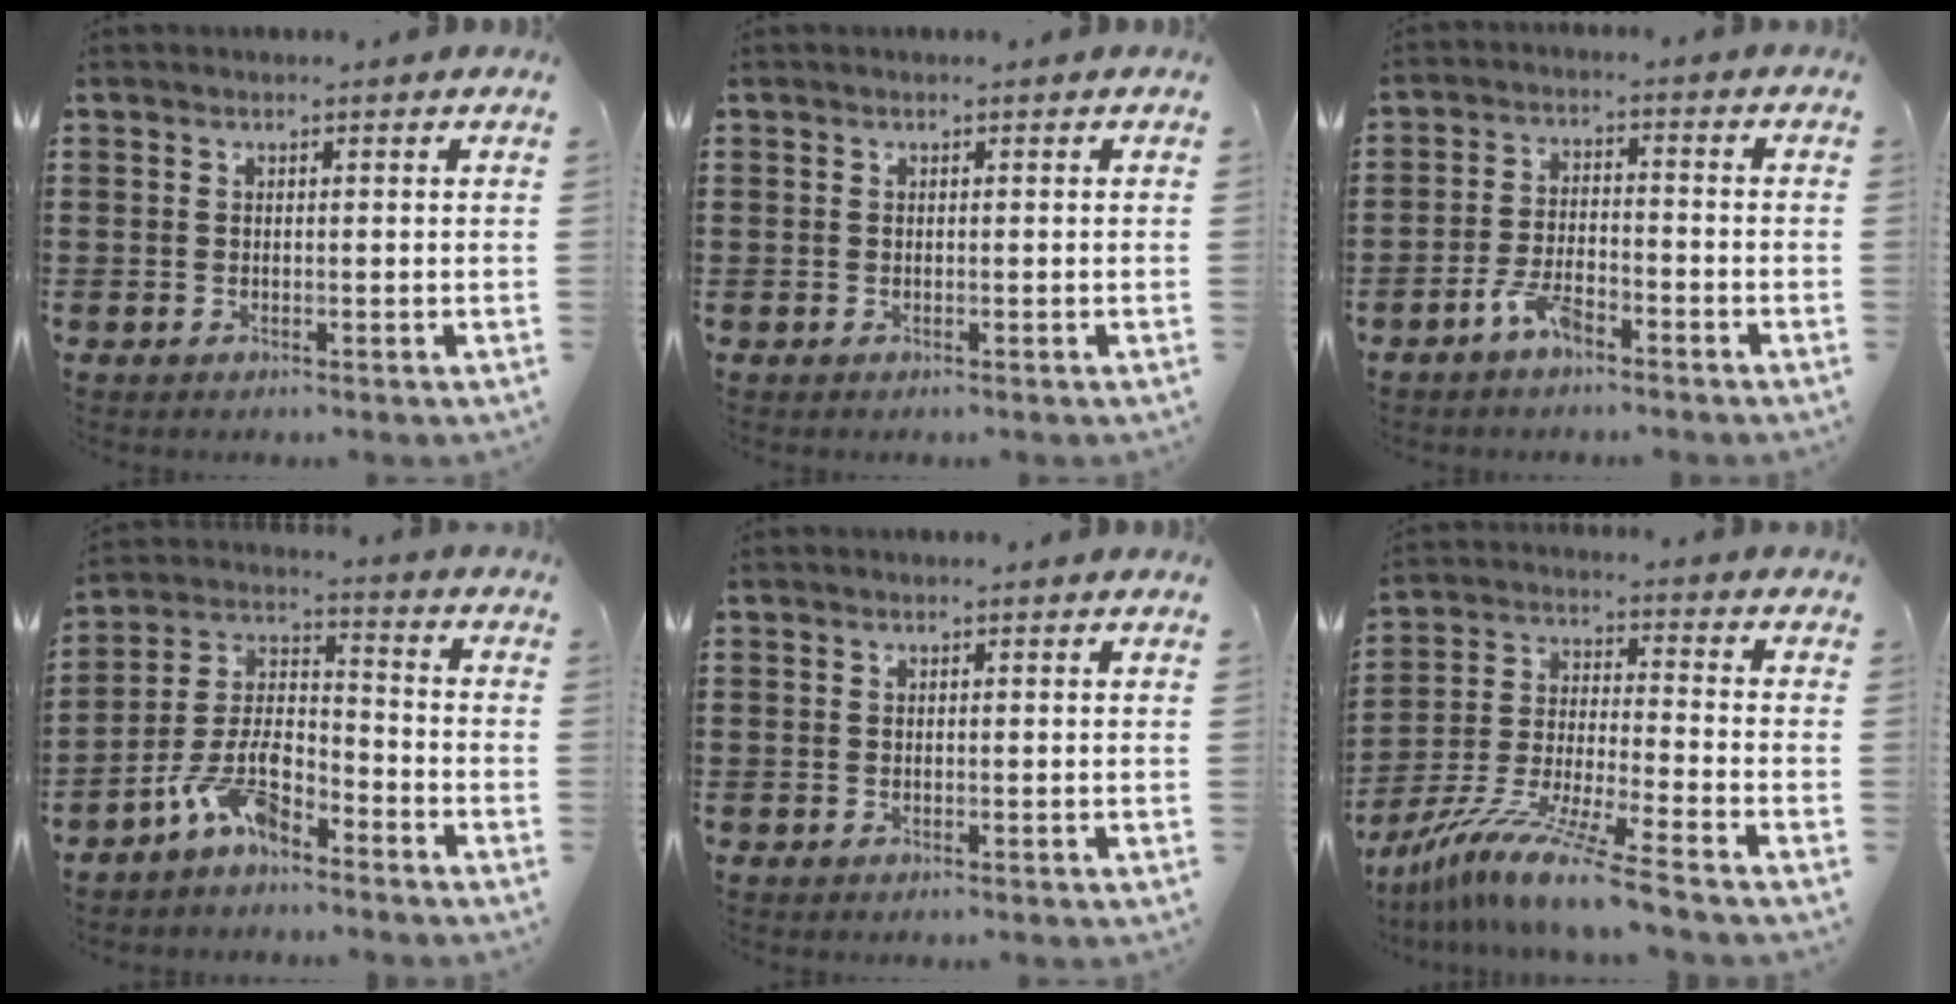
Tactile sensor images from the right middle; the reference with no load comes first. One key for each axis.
{"total": 0.0}
{"total": 4.7, "fx": -3.6, "fy": 1.5, "fz": 2.5, "tx": -0.064, "ty": 0.006, "tz": -0.074}
{"total": 8.9, "fx": -6.6, "fy": 3.2, "fz": 5.0, "tx": -0.121, "ty": 0.003, "tz": -0.132}
{"total": 0.0}
{"total": 10.9, "fx": -9.3, "fy": -1.0, "fz": 5.6, "tx": -0.110, "ty": -0.002, "tz": -0.188}